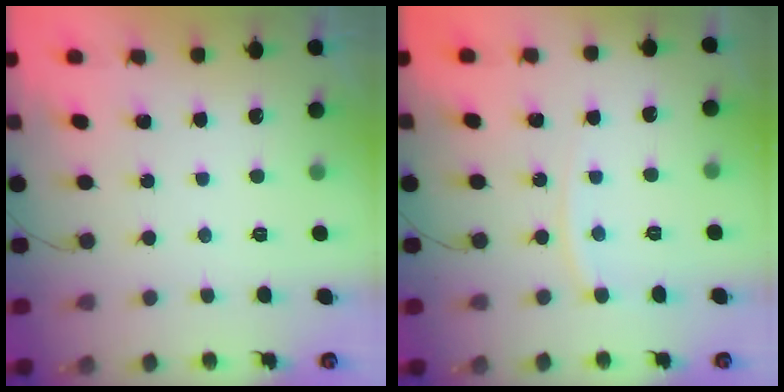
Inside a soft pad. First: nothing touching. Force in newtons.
{"total": 5.7, "press": 5.6, "slide": 0.8}